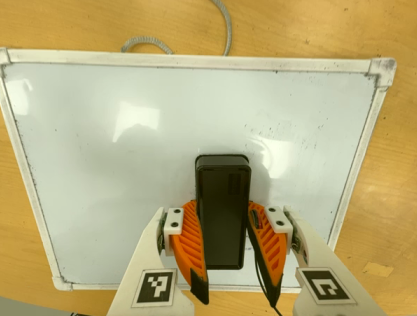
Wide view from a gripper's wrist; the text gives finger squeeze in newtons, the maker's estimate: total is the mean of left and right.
{"total": 13.2, "left": 11.8, "right": 14.6}